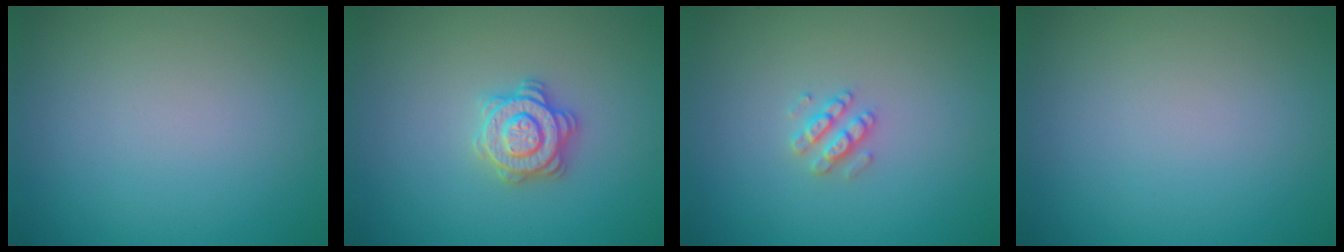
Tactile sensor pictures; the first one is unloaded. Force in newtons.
{"total": 2.8, "press": 2.8, "slide": 0.2}
{"total": 1.9, "press": 1.9, "slide": 0.3}
{"total": 0.0}